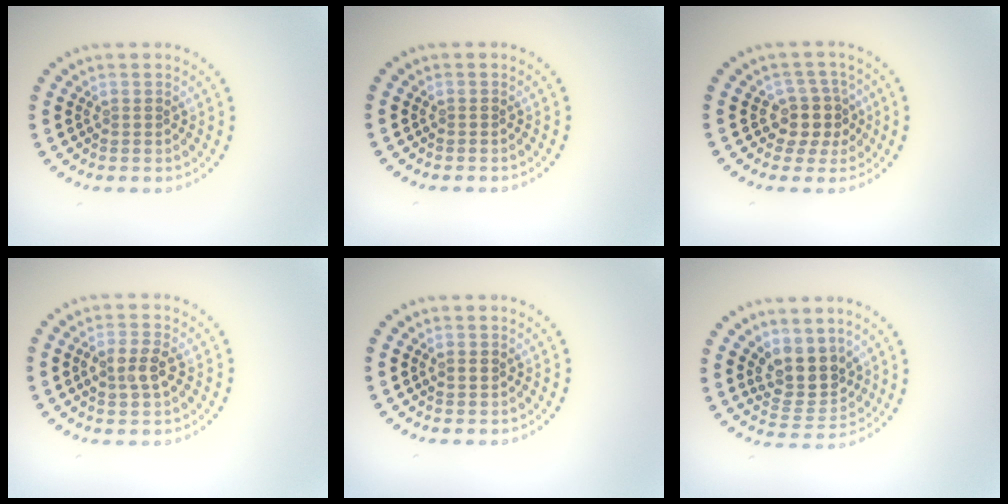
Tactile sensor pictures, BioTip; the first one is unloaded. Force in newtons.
{"total": 0.0}
{"total": 2.9, "press": 2.3, "slide": 1.7}
{"total": 2.5, "press": 2.4, "slide": 0.6}
{"total": 1.0, "press": 1.0, "slide": 0.1}
{"total": 3.9, "press": 3.4, "slide": 1.8}